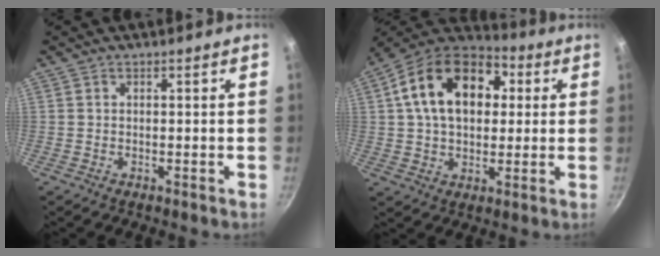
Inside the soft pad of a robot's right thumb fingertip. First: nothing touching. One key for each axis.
{"total": 19.8, "fx": 4.4, "fy": 13.4, "fz": 13.9, "tx": -0.211, "ty": 0.025, "tz": 0.056}